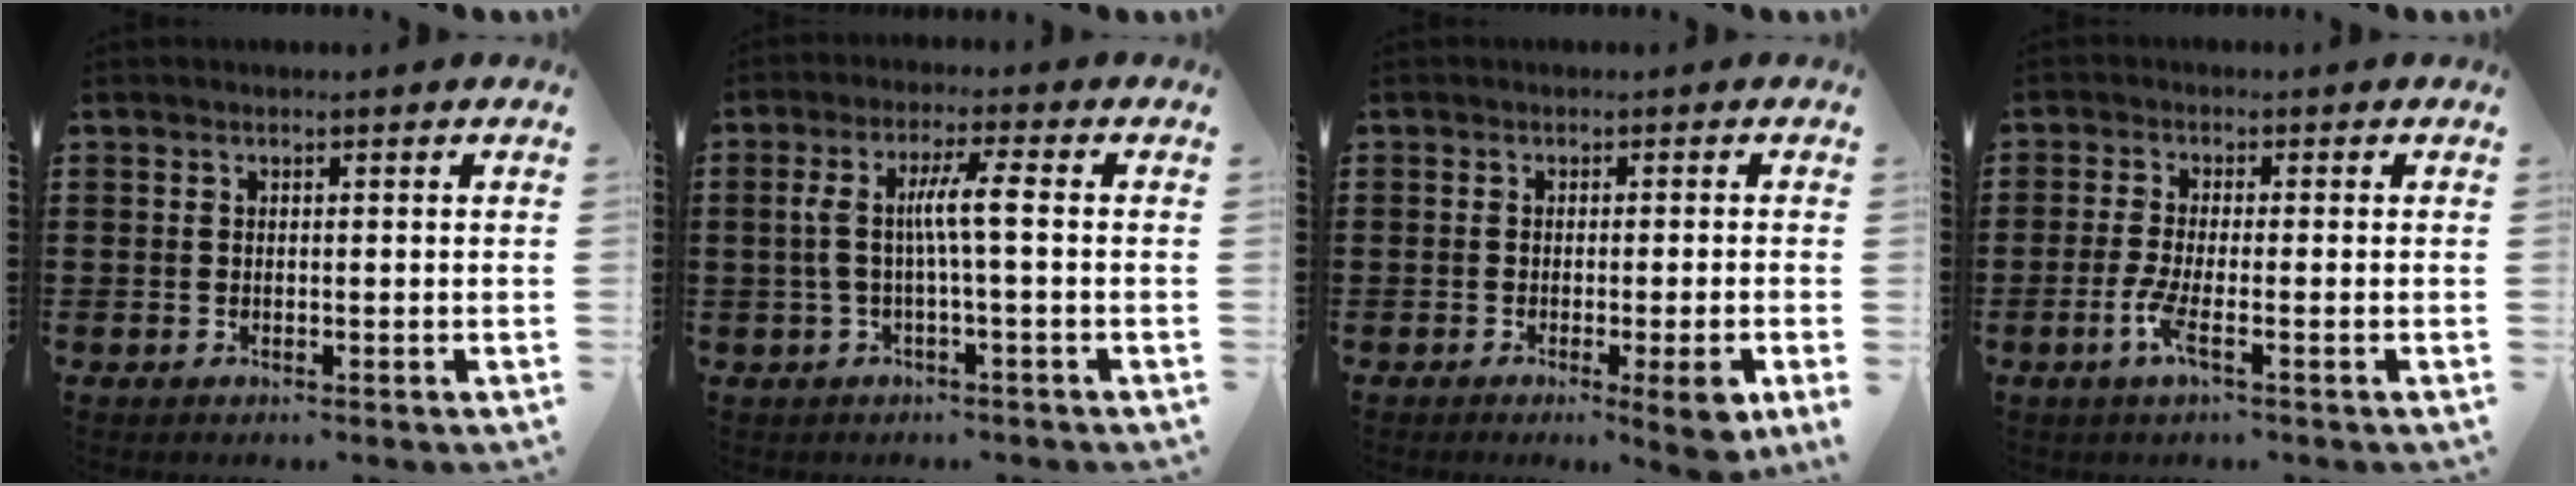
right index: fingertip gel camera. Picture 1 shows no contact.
{"total": 6.0, "force": [0.0, 0.4, 5.9], "torque": [-0.120, -0.003, -0.010]}
{"total": 3.6, "force": [-1.7, -0.2, 3.1], "torque": [-0.048, -0.015, -0.024]}
{"total": 4.0, "force": [-1.9, 0.6, 3.5], "torque": [-0.087, -0.011, -0.042]}